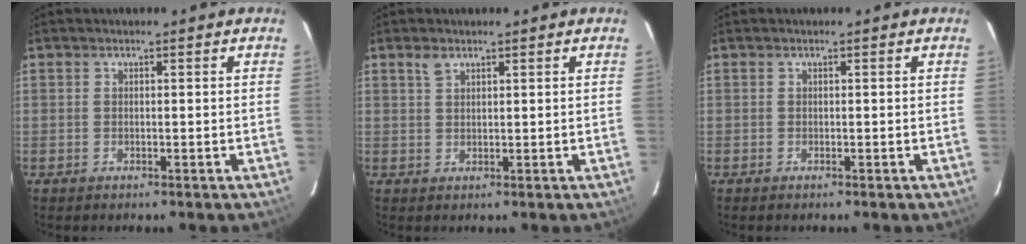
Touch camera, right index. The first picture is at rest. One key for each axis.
{"total": 1.8, "fx": 1.3, "fy": 0.9, "fz": 0.9, "tx": -0.018, "ty": 0.005, "tz": 0.026}
{"total": 0.0}